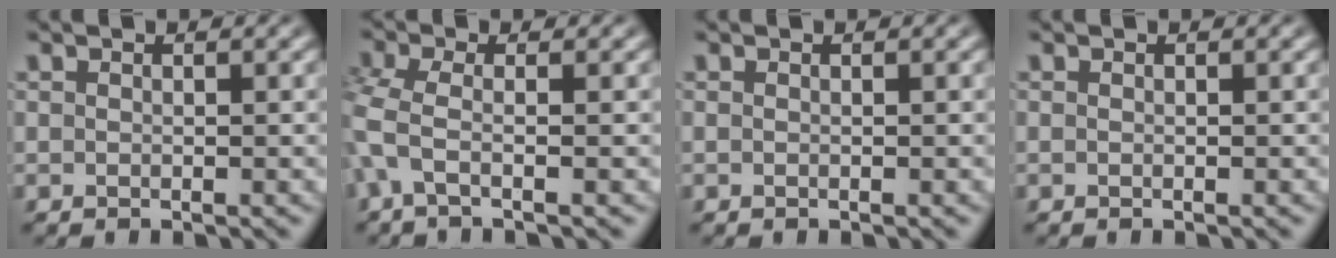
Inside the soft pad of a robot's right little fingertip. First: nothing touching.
{"total": 2.5, "force": [-0.3, 1.0, 2.3], "torque": [-0.070, -0.013, -0.001]}
{"total": 0.0}
{"total": 0.0}